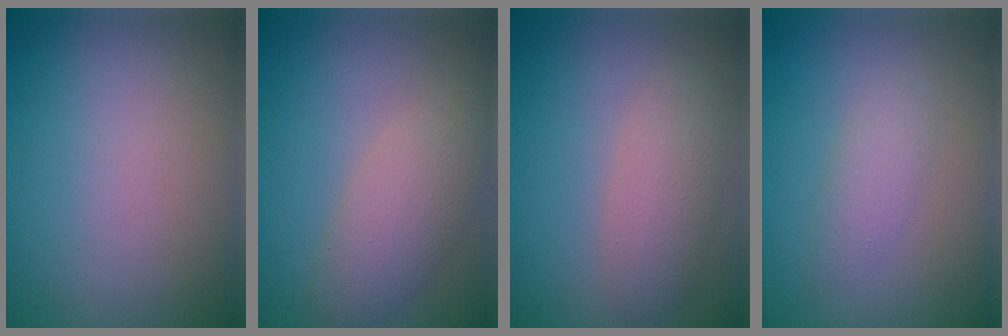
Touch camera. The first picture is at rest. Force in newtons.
{"total": 4.1, "press": 4.1, "slide": 0.3}
{"total": 2.9, "press": 2.9, "slide": 0.2}
{"total": 1.8, "press": 1.8, "slide": 0.0}